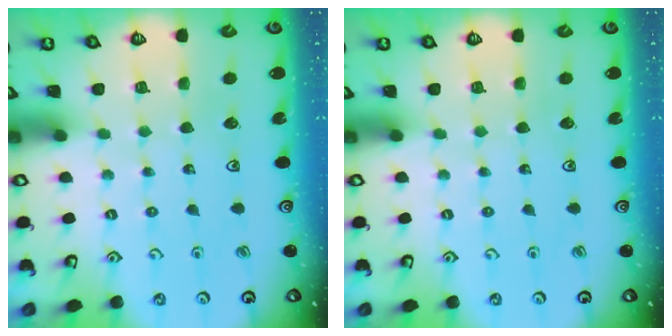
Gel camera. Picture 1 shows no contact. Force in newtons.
{"total": 0.0}